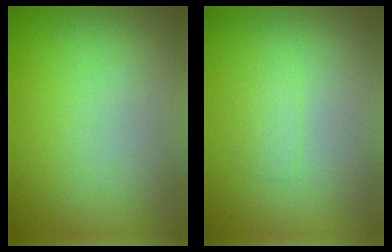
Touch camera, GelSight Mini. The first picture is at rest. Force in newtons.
{"total": 1.0, "press": 1.0, "slide": 0.1}